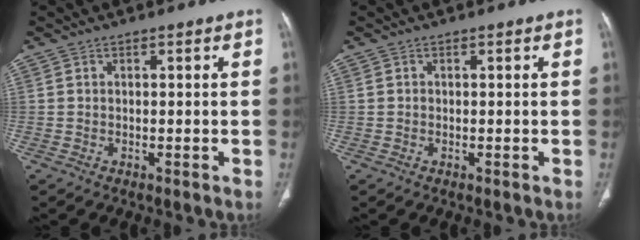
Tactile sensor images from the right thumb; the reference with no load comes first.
{"total": 0.0}